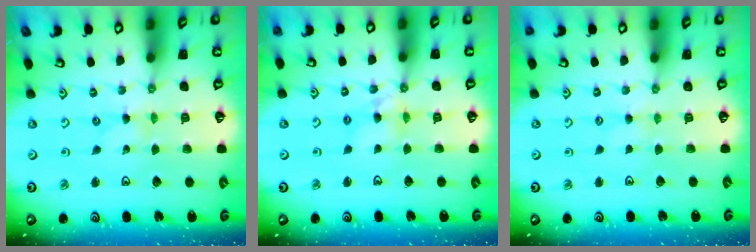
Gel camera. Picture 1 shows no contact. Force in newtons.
{"total": 6.1, "press": 6.1, "slide": 0.5}
{"total": 2.4, "press": 2.3, "slide": 0.3}